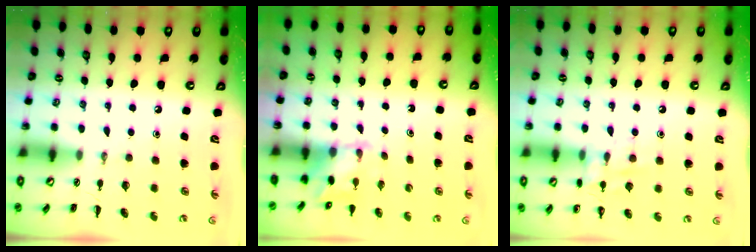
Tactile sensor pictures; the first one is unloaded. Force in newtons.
{"total": 2.1, "press": 2.0, "slide": 0.7}
{"total": 8.8, "press": 8.8, "slide": 1.0}